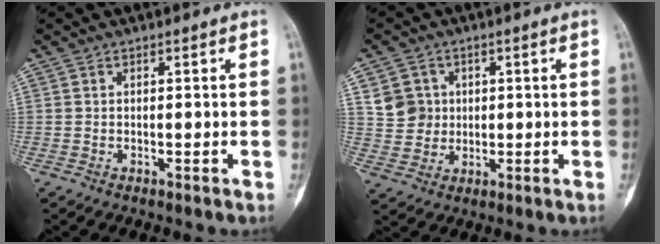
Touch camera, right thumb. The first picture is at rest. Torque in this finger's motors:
{"motor_torque": [-0.58, 0.86, -0.05, 0.07, -0.08]}